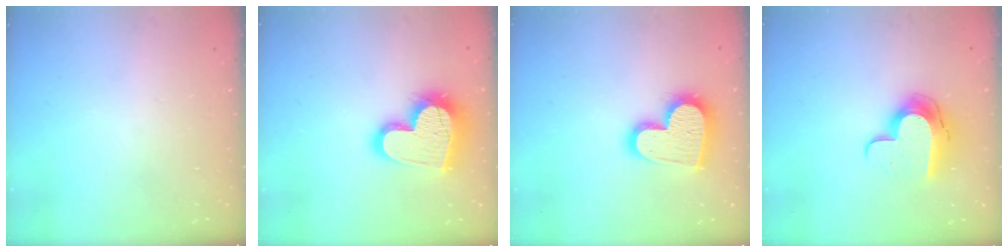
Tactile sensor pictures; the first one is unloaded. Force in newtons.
{"total": 18.7, "press": 18.6, "slide": 1.4}
{"total": 16.7, "press": 16.7, "slide": 1.0}
{"total": 12.1, "press": 12.0, "slide": 0.9}